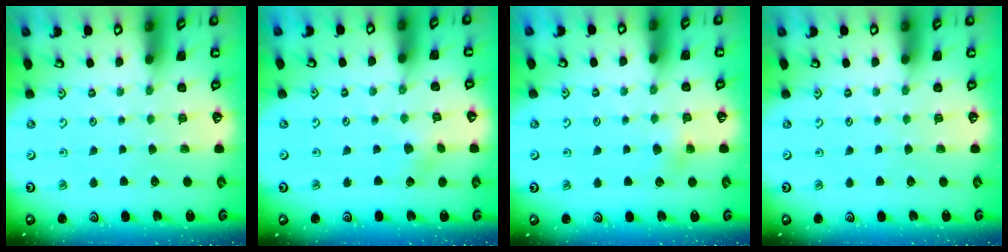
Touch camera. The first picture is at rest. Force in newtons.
{"total": 2.7, "press": 2.7, "slide": 0.3}
{"total": 4.0, "press": 4.0, "slide": 0.4}
{"total": 0.0}